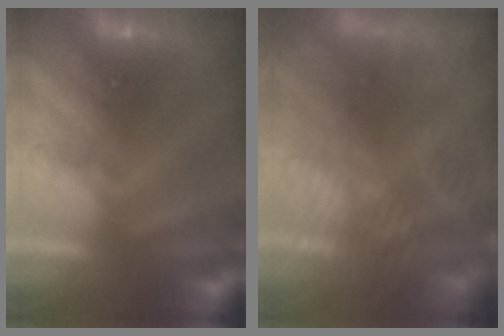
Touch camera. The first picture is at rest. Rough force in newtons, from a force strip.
{"total": 9.1}